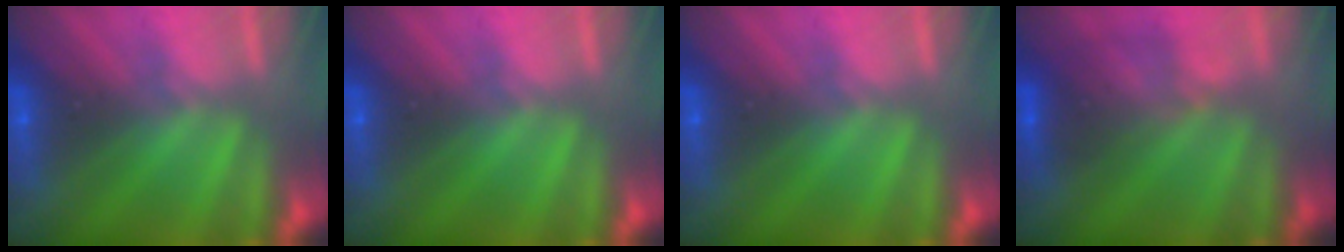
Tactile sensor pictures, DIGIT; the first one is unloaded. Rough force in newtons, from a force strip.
{"total": 0.0}
{"total": 0.0}
{"total": 2.5}